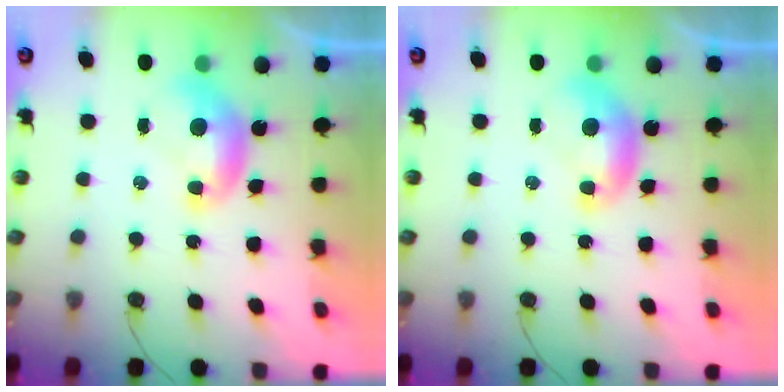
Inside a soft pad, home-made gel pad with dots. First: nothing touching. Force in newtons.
{"total": 0.0}